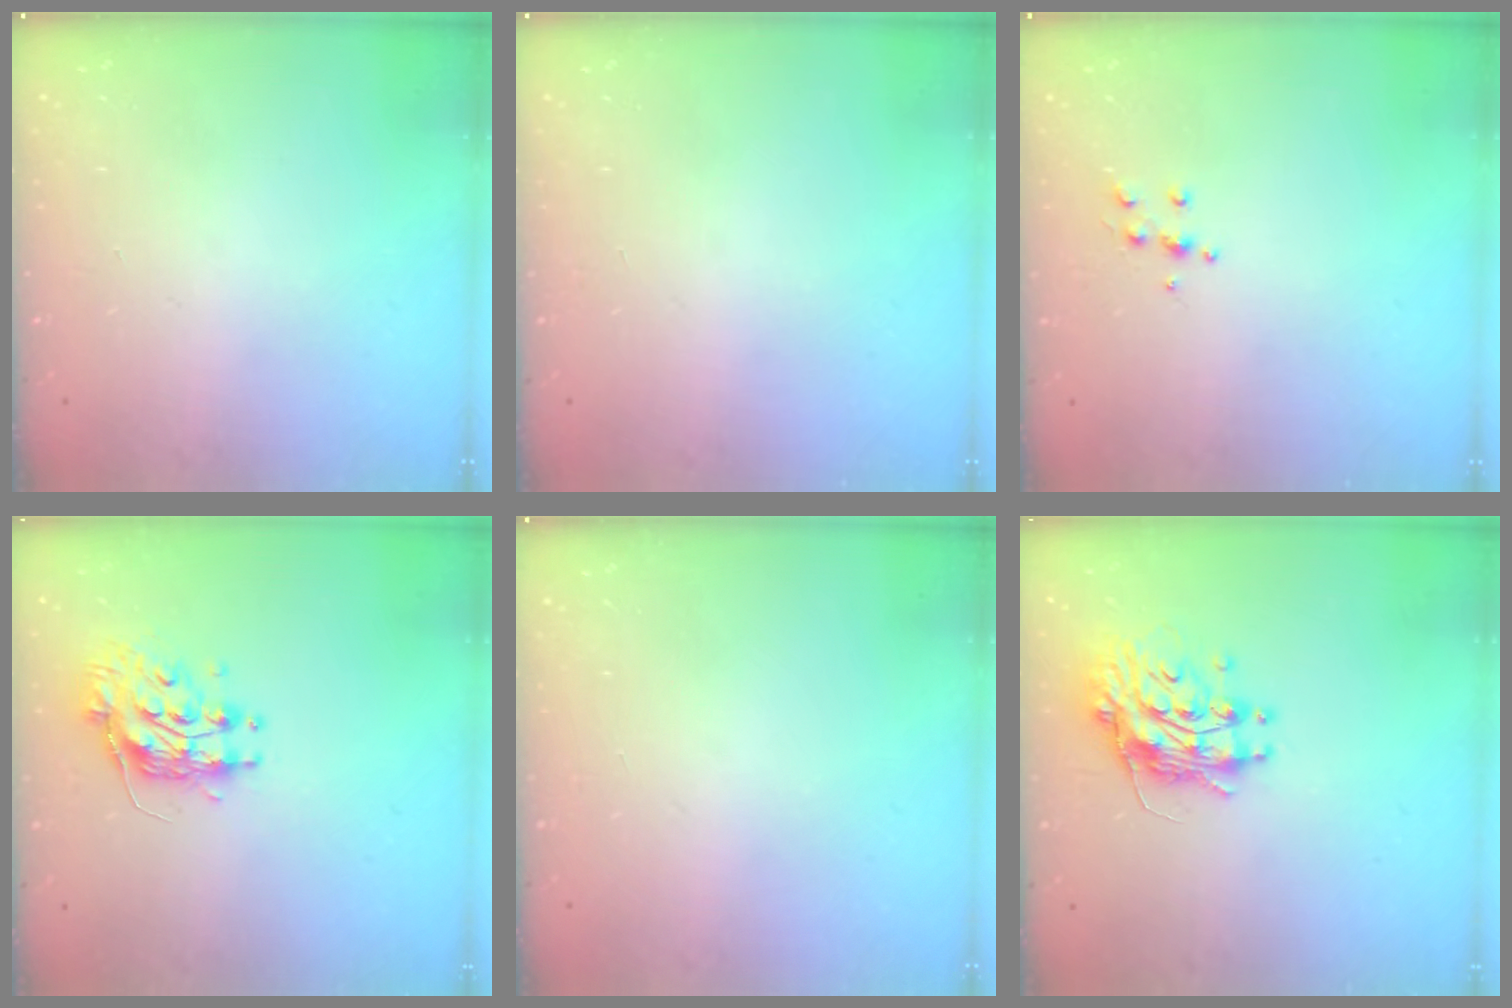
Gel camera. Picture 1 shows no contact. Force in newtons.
{"total": 0.0}
{"total": 5.5, "press": 5.4, "slide": 0.9}
{"total": 10.1, "press": 10.1, "slide": 0.4}
{"total": 0.0}
{"total": 12.2, "press": 12.1, "slide": 0.9}